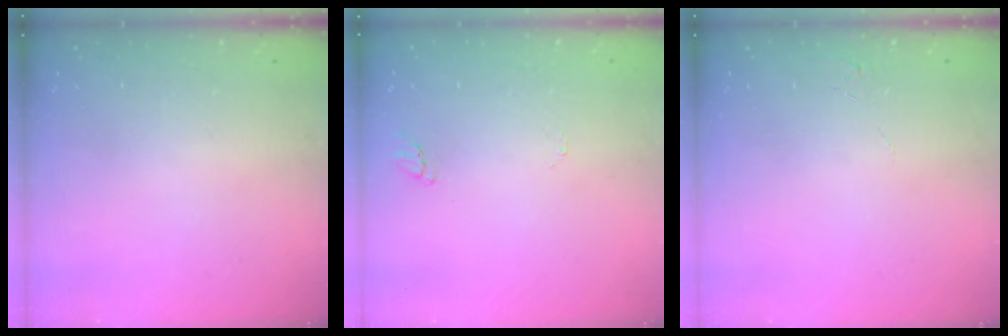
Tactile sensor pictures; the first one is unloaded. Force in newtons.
{"total": 2.9, "press": 2.9, "slide": 0.2}
{"total": 4.6, "press": 4.5, "slide": 0.4}